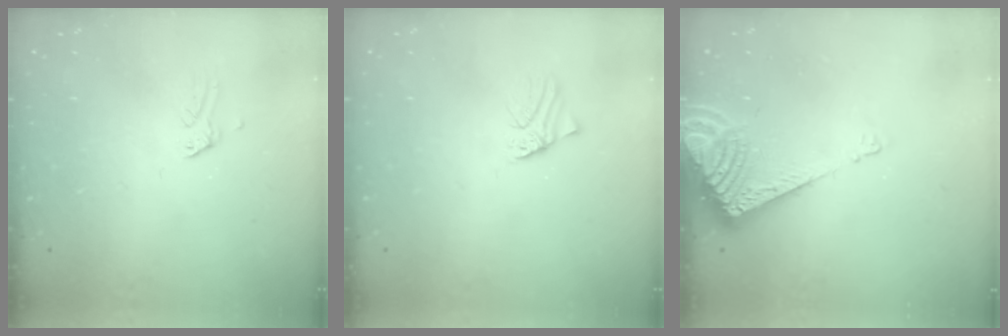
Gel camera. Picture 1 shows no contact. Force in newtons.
{"total": 0.8, "press": 0.8, "slide": 0.1}
{"total": 9.0, "press": 8.9, "slide": 1.0}